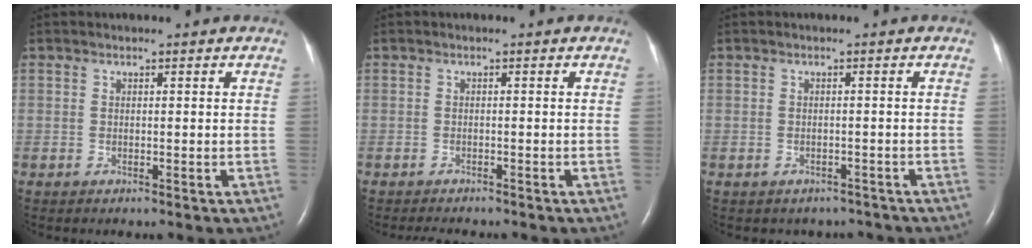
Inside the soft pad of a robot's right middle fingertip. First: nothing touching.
{"total": 2.8, "force": [-2.5, 0.6, 1.0], "torque": [-0.018, -0.007, -0.031]}
{"total": 4.1, "force": [-3.5, 2.1, -0.1], "torque": [0.001, 0.013, -0.039]}